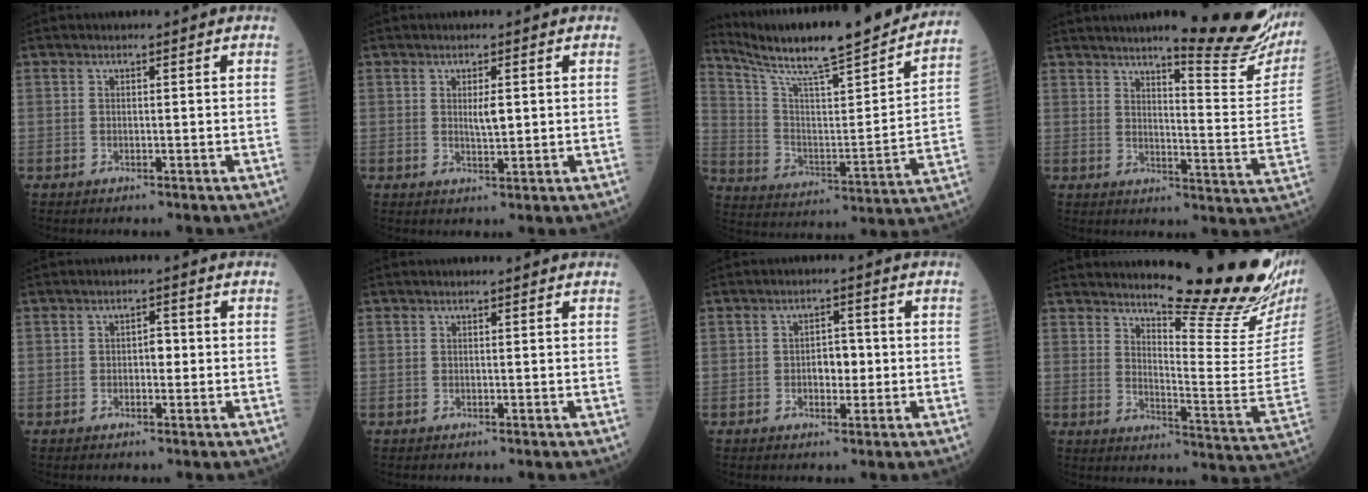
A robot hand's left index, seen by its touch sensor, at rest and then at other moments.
{"total": 2.3, "force": [0.5, 0.7, 2.2], "torque": [-0.042, -0.006, 0.010]}
{"total": 25.6, "force": [22.4, 0.9, 12.4], "torque": [-0.206, -0.049, 0.328]}
{"total": 18.2, "force": [15.3, 1.1, 9.7], "torque": [-0.120, -0.072, 0.183]}
{"total": 1.9, "force": [-0.2, 1.1, 1.5], "torque": [-0.019, 0.003, -0.005]}
{"total": 1.3, "force": [1.2, 0.2, 0.5], "torque": [-0.012, 0.008, 0.013]}
{"total": 3.2, "force": [-0.5, 1.9, 2.6], "torque": [-0.037, 0.005, -0.006]}
{"total": 21.1, "force": [18.2, 0.2, 10.7], "torque": [-0.156, -0.111, 0.230]}